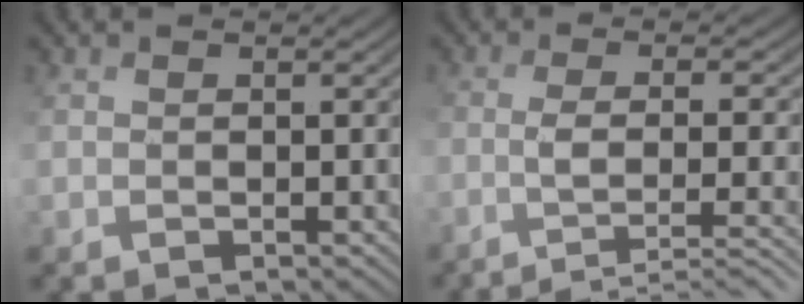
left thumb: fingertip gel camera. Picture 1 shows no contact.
{"total": 7.6, "force": [-3.4, 2.1, 6.5], "torque": [-0.093, -0.007, -0.051]}